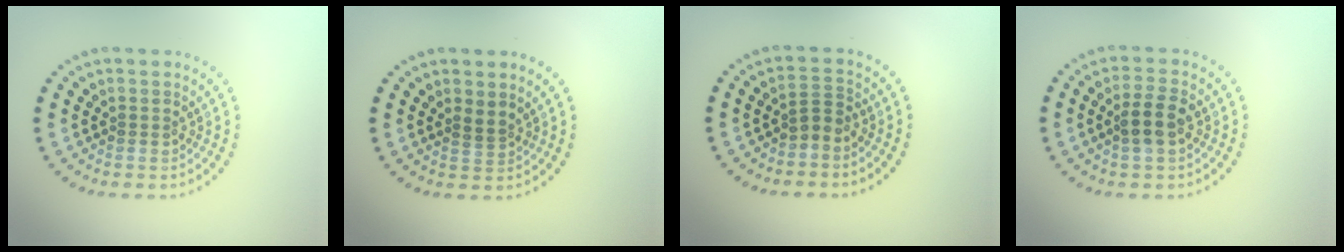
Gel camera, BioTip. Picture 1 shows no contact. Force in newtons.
{"total": 1.3, "press": 1.0, "slide": 0.9}
{"total": 1.6, "press": 1.1, "slide": 1.2}
{"total": 3.0, "press": 2.9, "slide": 0.7}